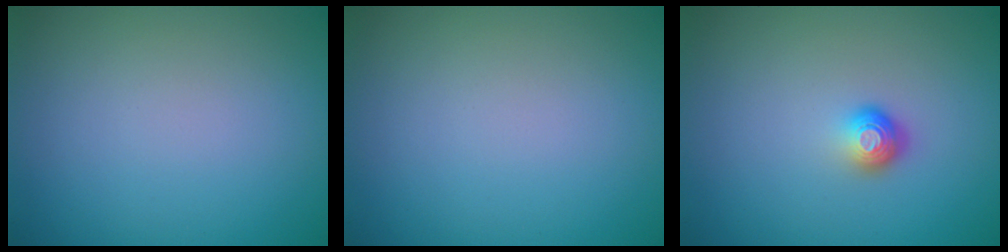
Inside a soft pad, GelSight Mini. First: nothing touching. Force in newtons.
{"total": 0.0}
{"total": 1.8, "press": 1.1, "slide": 1.4}